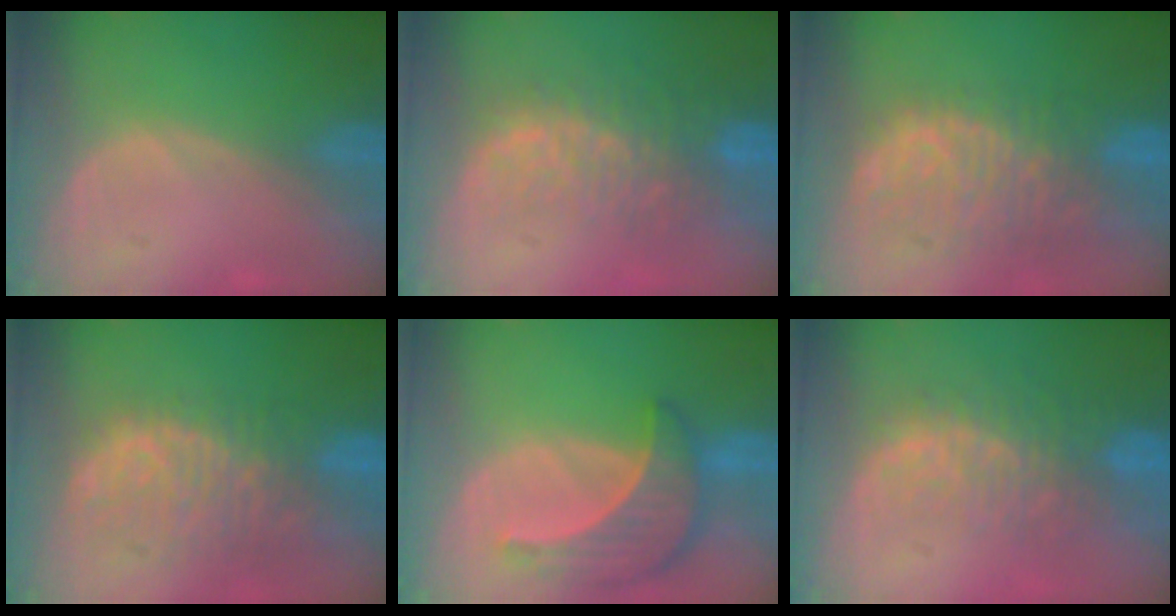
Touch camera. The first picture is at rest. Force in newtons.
{"total": 10.0, "press": 8.6, "slide": 5.2}
{"total": 11.3, "press": 9.7, "slide": 5.7}
{"total": 11.3, "press": 9.7, "slide": 5.7}
{"total": 8.7, "press": 8.0, "slide": 3.6}
{"total": 9.9, "press": 8.4, "slide": 5.2}